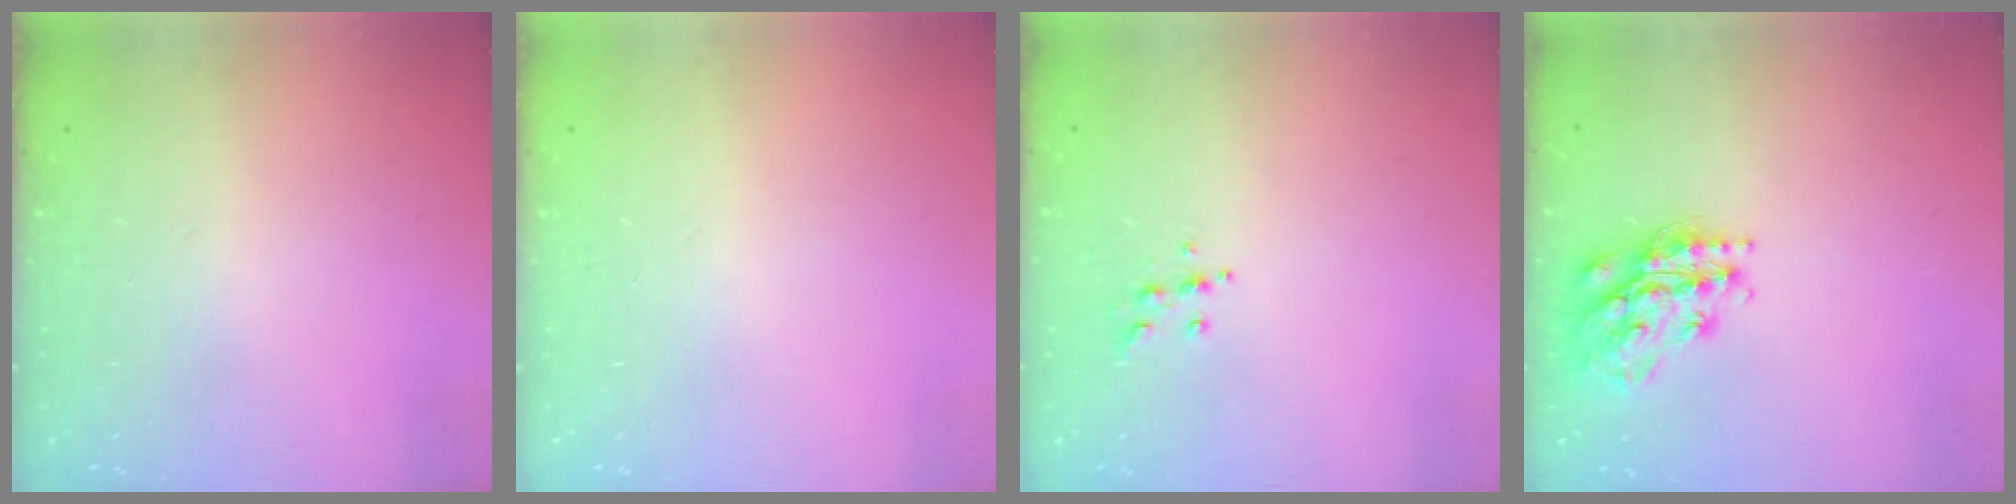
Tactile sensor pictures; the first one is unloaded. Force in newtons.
{"total": 0.0}
{"total": 6.4, "press": 6.4, "slide": 0.5}
{"total": 17.8, "press": 17.8, "slide": 1.3}